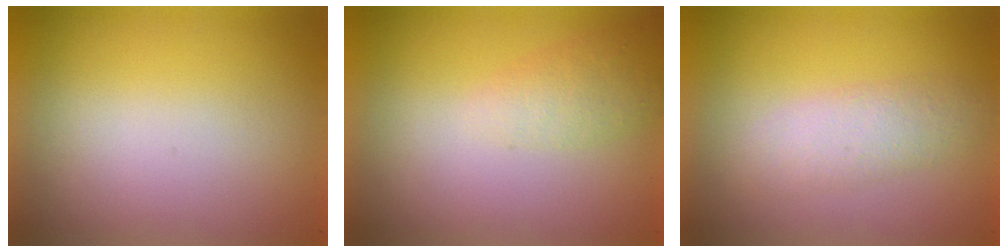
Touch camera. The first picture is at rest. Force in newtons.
{"total": 2.0}
{"total": 1.8}